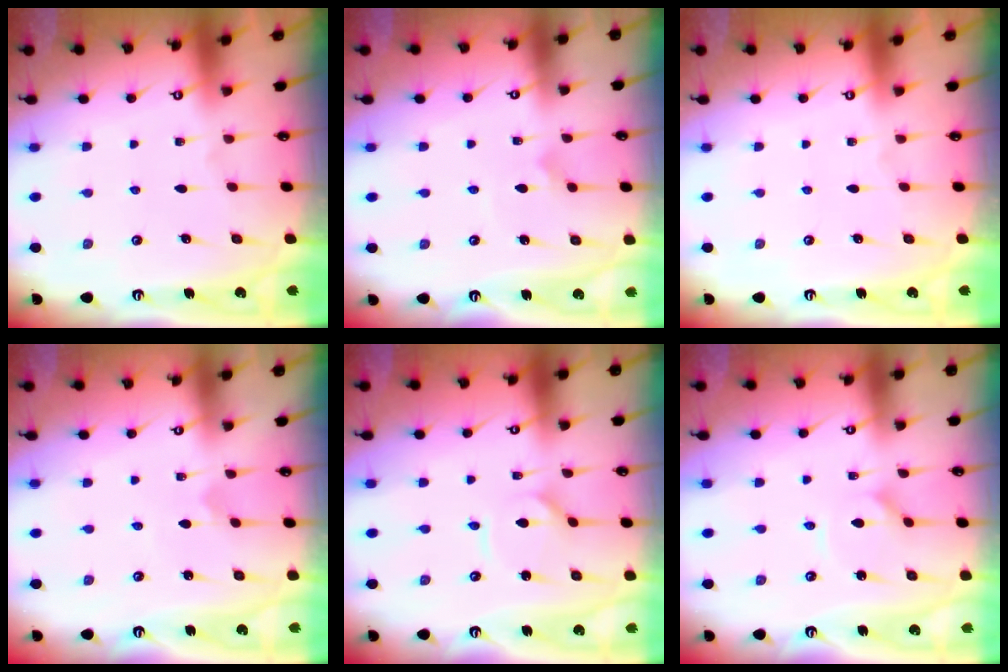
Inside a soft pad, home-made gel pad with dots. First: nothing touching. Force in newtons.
{"total": 2.4, "press": 2.4, "slide": 0.2}
{"total": 0.0}
{"total": 0.0}
{"total": 2.0, "press": 2.0, "slide": 0.3}
{"total": 1.8, "press": 1.8, "slide": 0.3}